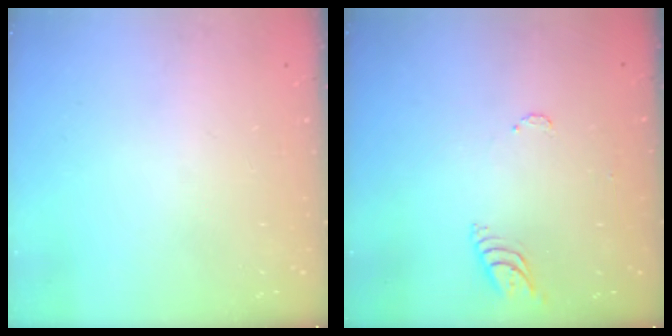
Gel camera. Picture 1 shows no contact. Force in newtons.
{"total": 6.3, "press": 6.2, "slide": 0.6}